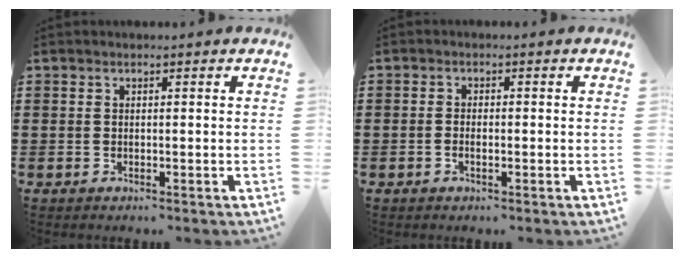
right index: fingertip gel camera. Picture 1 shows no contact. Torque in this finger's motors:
{"motor_torque": [0.14, 1.86, -0.02, -0.03]}